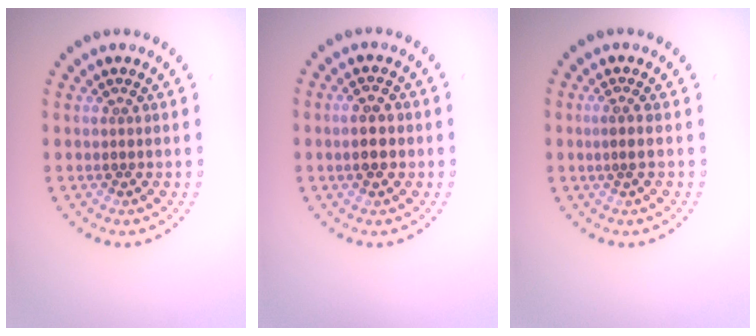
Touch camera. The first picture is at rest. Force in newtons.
{"total": 2.3, "press": 2.3, "slide": 0.2}
{"total": 0.8, "press": 0.6, "slide": 0.5}